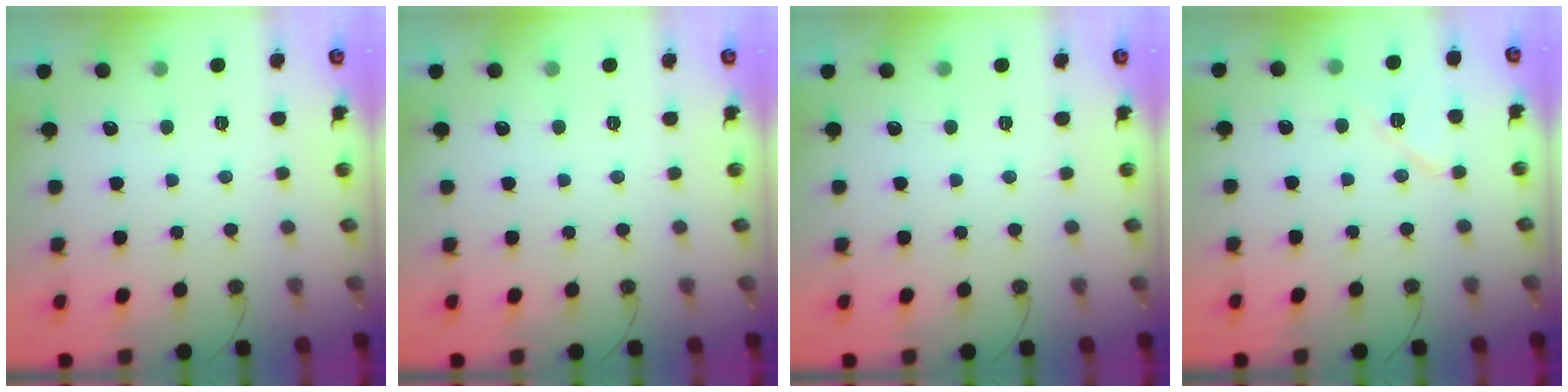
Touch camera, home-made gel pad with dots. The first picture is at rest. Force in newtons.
{"total": 0.0}
{"total": 0.0}
{"total": 8.3, "press": 8.2, "slide": 1.1}